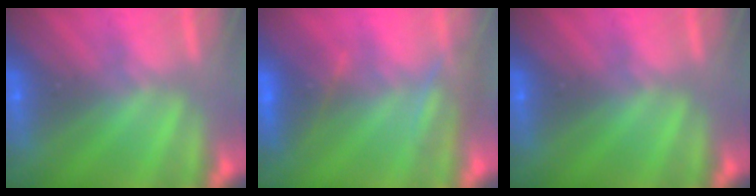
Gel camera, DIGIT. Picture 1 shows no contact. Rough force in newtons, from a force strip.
{"total": 3.6}
{"total": 0.0}